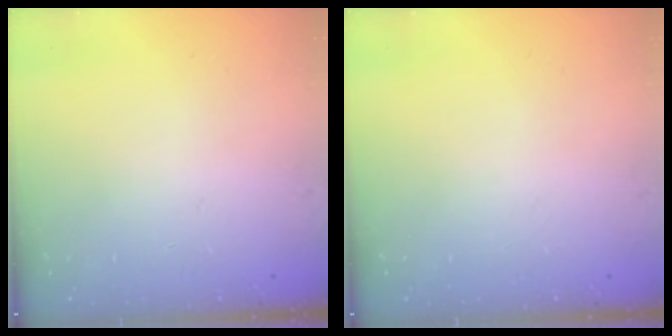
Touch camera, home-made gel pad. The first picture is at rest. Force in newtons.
{"total": 0.0}